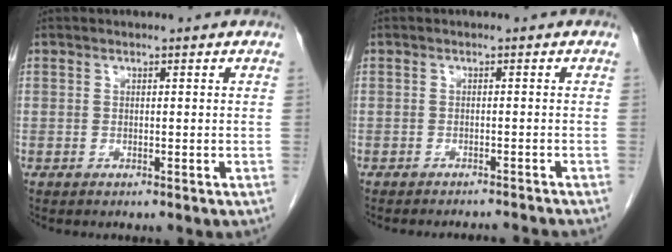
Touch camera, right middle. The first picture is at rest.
{"total": 4.9, "force": [-4.8, -0.3, 0.9], "torque": [-0.007, -0.005, -0.058]}